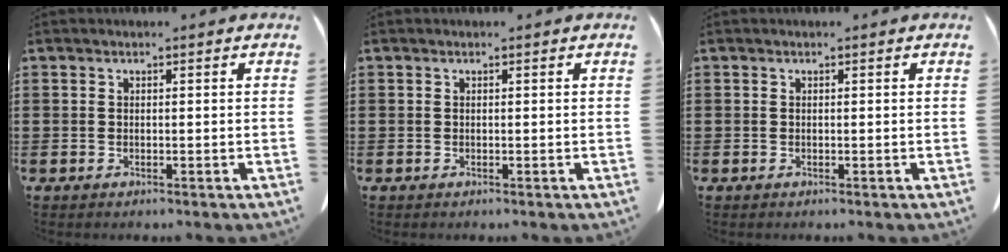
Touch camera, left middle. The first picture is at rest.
{"total": 0.0}
{"total": 0.0}